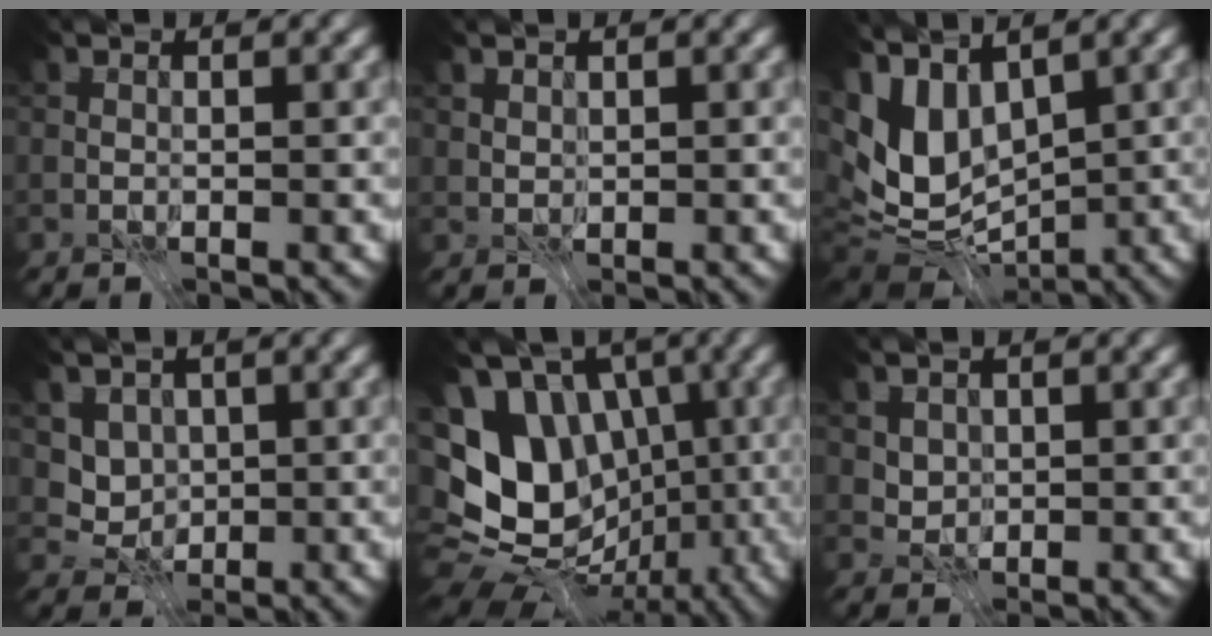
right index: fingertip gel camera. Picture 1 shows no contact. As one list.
[{"total": 1.2, "force": [0.8, 0.7, 0.5], "torque": [-0.013, -0.004, 0.022]}, {"total": 9.8, "force": [0.6, 6.1, 7.7], "torque": [-0.133, -0.002, 0.024]}, {"total": 2.5, "force": [0.6, 2.3, 0.8], "torque": [-0.017, -0.007, 0.004]}, {"total": 15.2, "force": [-0.1, 12.0, 9.3], "torque": [-0.157, 0.004, 0.013]}, {"total": 2.1, "force": [1.0, 1.7, 0.8], "torque": [-0.028, -0.009, 0.039]}]